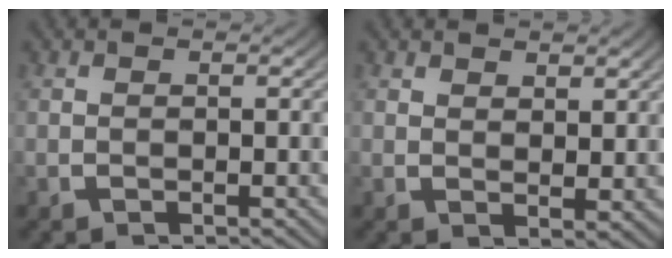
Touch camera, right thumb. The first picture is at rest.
{"total": 1.8, "force": [1.6, 0.6, 0.7], "torque": [-0.001, -0.007, 0.033]}